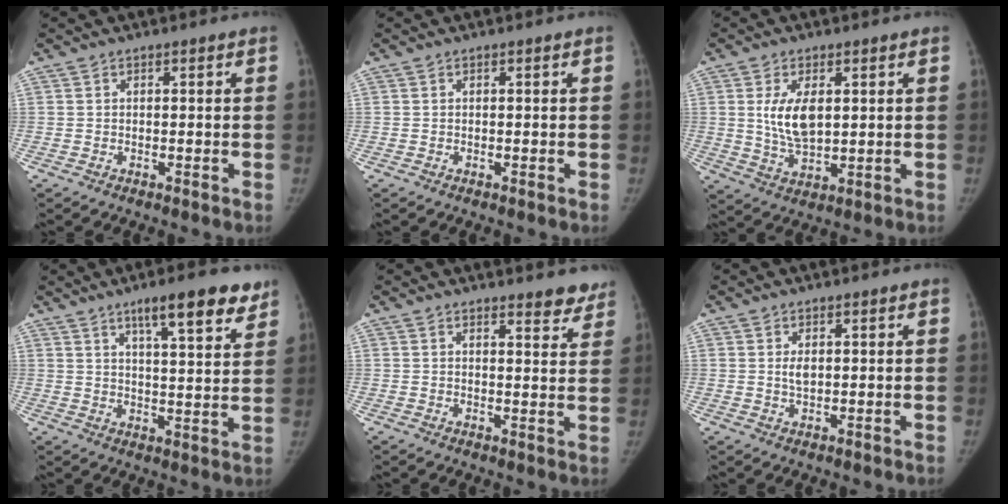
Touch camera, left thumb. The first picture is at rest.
{"total": 0.0}
{"total": 8.1, "force": [1.8, 4.1, 6.7], "torque": [-0.118, -0.017, 0.042]}
{"total": 12.2, "force": [8.0, 2.7, 8.7], "torque": [-0.103, -0.037, 0.117]}
{"total": 5.5, "force": [4.8, 1.5, 2.1], "torque": [-0.001, -0.031, 0.049]}
{"total": 2.2, "force": [0.7, 1.1, 1.8], "torque": [-0.030, -0.006, 0.014]}